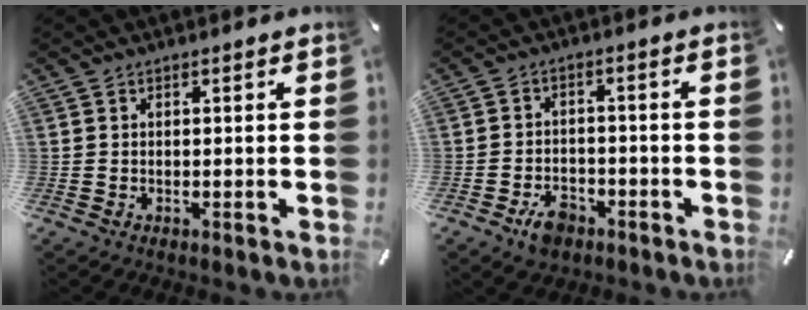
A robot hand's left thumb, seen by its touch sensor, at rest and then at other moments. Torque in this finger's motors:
{"motor_torque": [0.20, 0.36, 0.05, 0.08, 0.01]}